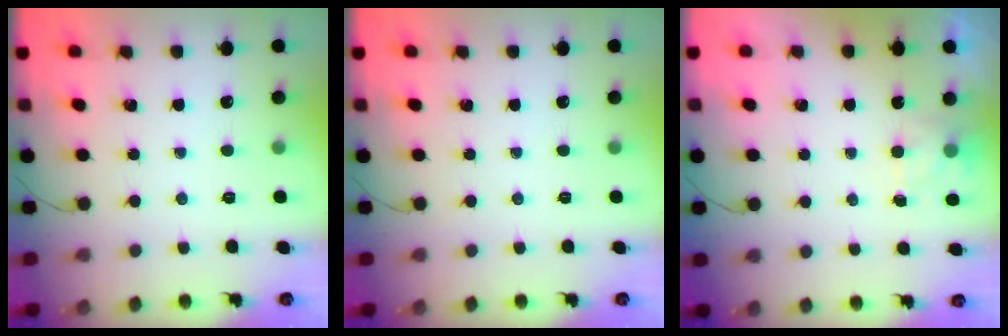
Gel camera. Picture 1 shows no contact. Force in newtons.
{"total": 0.0}
{"total": 3.0, "press": 2.7, "slide": 1.4}